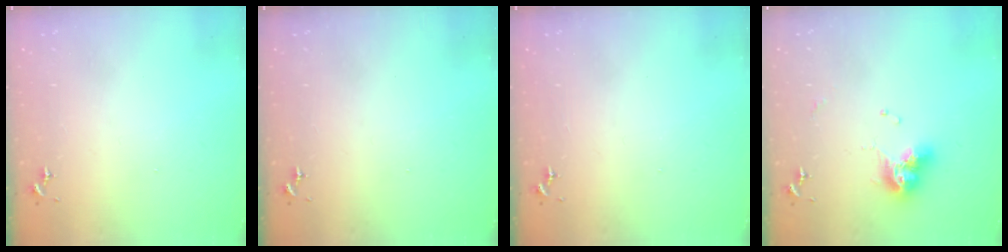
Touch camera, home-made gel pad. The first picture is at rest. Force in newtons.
{"total": 0.0}
{"total": 0.0}
{"total": 10.7, "press": 10.6, "slide": 1.1}